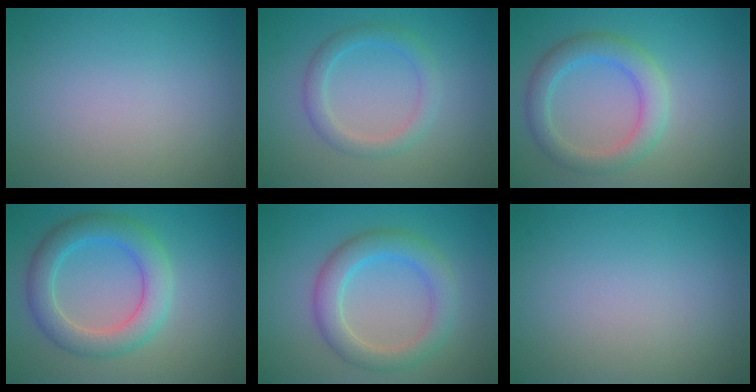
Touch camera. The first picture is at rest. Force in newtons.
{"total": 2.4, "press": 2.4, "slide": 0.1}
{"total": 3.7, "press": 3.7, "slide": 0.3}
{"total": 4.8, "press": 4.8, "slide": 0.2}
{"total": 4.3, "press": 4.3, "slide": 0.3}
{"total": 0.0}